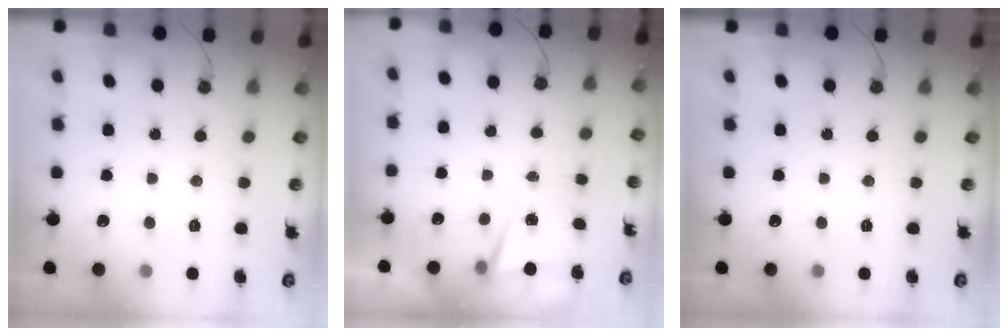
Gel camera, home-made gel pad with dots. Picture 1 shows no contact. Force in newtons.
{"total": 2.8, "press": 1.8, "slide": 2.2}
{"total": 0.0}